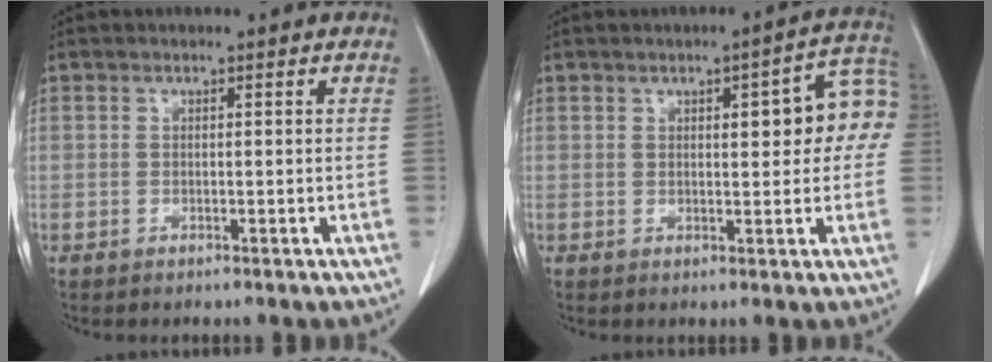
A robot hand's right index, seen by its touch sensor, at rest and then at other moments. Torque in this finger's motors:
{"motor_torque": [0.73, 0.17, 0.24, 0.05]}